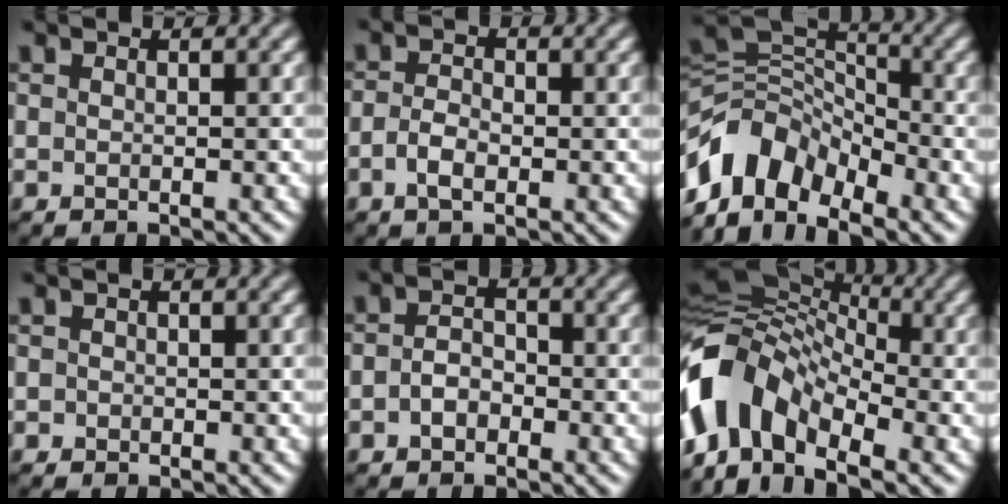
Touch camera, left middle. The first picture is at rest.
{"total": 2.2, "force": [-0.7, 1.2, 1.7], "torque": [-0.034, 0.001, -0.019]}
{"total": 8.1, "force": [-4.4, 5.2, 4.4], "torque": [-0.076, 0.010, -0.094]}
{"total": 0.6, "force": [-0.2, 0.5, 0.1], "torque": [0.003, -0.004, -0.004]}
{"total": 2.1, "force": [-0.7, 1.5, 1.3], "torque": [-0.026, 0.003, -0.017]}
{"total": 11.3, "force": [-3.5, 7.7, 7.6], "torque": [-0.147, 0.015, -0.088]}